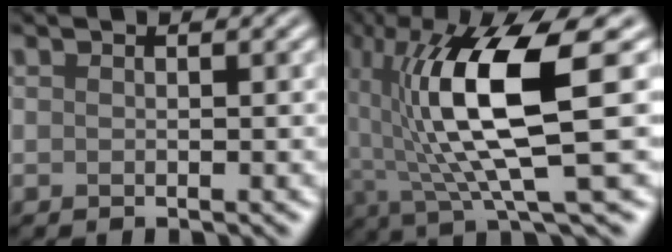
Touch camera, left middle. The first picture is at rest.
{"total": 10.6, "force": [1.0, 2.5, 10.3], "torque": [-0.185, 0.000, 0.032]}